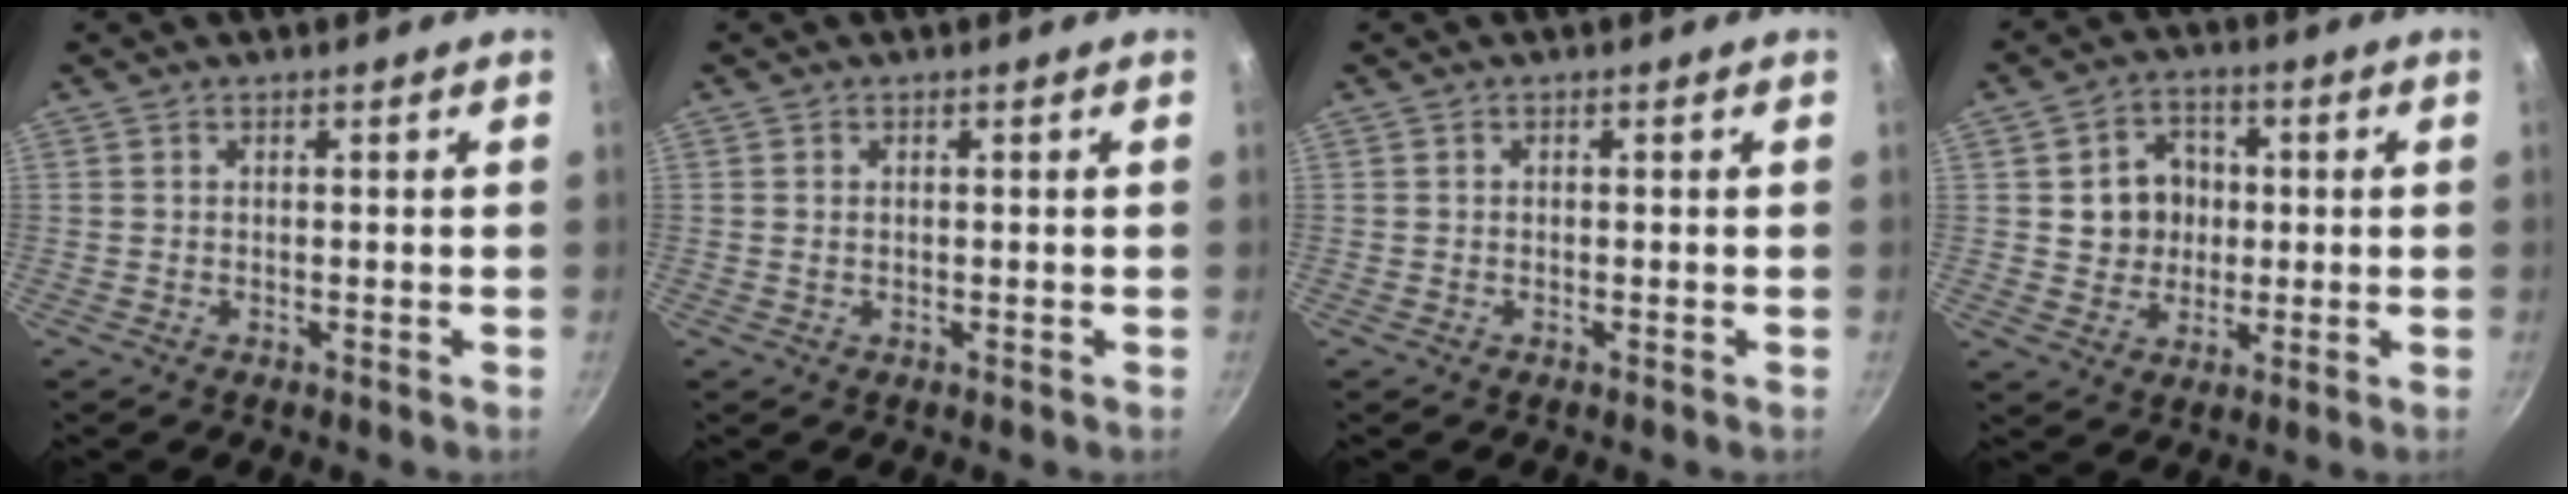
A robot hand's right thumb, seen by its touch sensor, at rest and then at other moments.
{"total": 0.9, "force": [0.1, 0.7, 0.6], "torque": [-0.009, 0.002, 0.001]}
{"total": 0.0}
{"total": 8.5, "force": [0.9, 7.6, 3.9], "torque": [-0.026, 0.008, 0.014]}